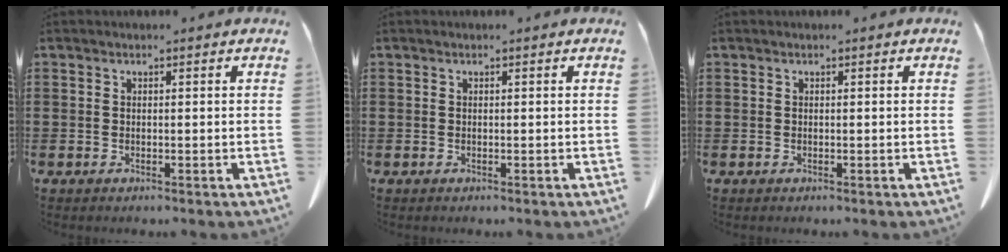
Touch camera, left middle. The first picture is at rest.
{"total": 0.0}
{"total": 0.0}